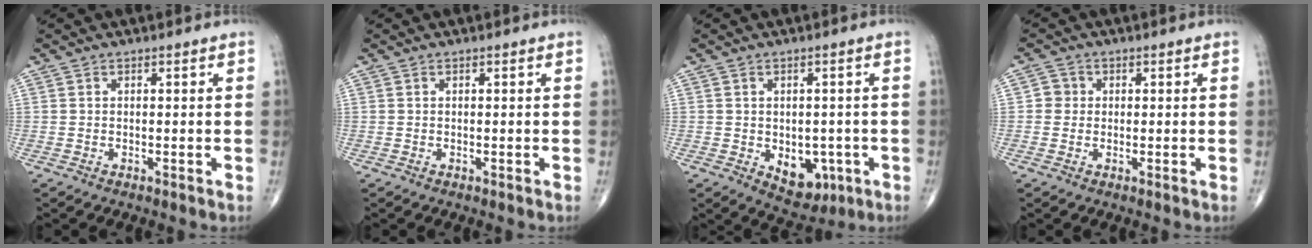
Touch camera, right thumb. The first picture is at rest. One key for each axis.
{"total": 0.0}
{"total": 7.4, "fx": -2.0, "fy": 5.1, "fz": 5.0, "tx": -0.034, "ty": 0.004, "tz": -0.013}
{"total": 2.4, "fx": 0.1, "fy": 2.3, "fz": 0.5, "tx": 0.007, "ty": 0.006, "tz": -0.003}